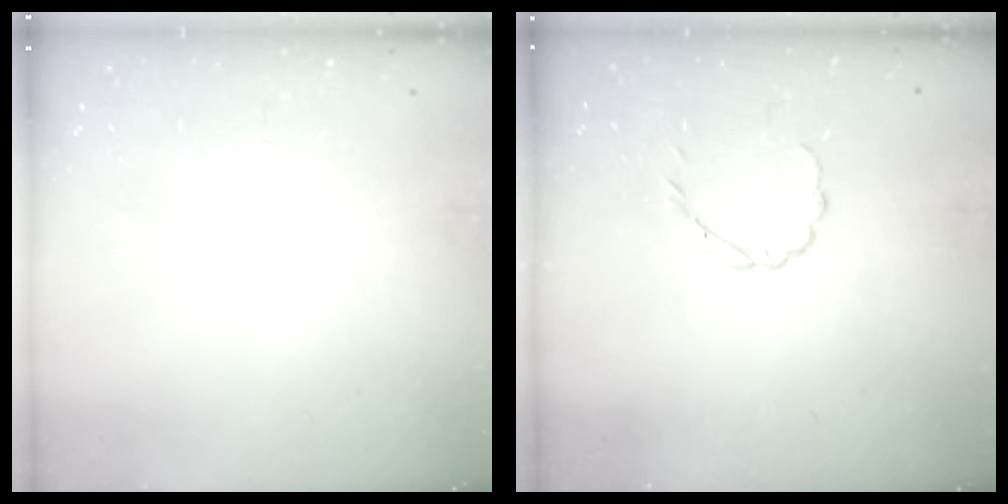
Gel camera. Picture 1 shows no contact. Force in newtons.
{"total": 2.4, "press": 2.2, "slide": 0.9}